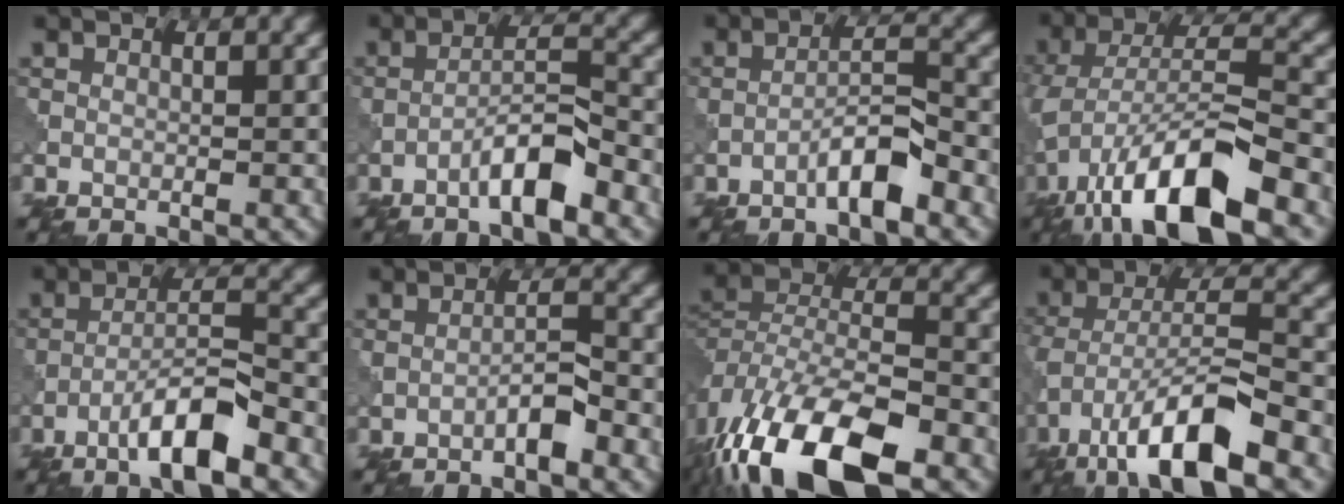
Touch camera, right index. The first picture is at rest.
{"total": 4.5, "force": [-3.1, 0.4, 3.2], "torque": [-0.062, 0.018, -0.054]}
{"total": 3.8, "force": [-2.7, 0.3, 2.7], "torque": [-0.055, 0.018, -0.047]}
{"total": 11.6, "force": [-7.0, 3.1, 8.7], "torque": [-0.161, 0.006, -0.126]}
{"total": 6.1, "force": [-3.8, 0.6, 4.7], "torque": [-0.084, 0.016, -0.065]}
{"total": 2.2, "force": [-1.4, 0.0, 1.7], "torque": [-0.035, 0.012, -0.023]}
{"total": 15.3, "force": [-10.2, 5.9, 9.7], "torque": [-0.203, -0.021, -0.170]}
{"total": 10.0, "force": [-6.0, 2.2, 7.7], "torque": [-0.138, 0.013, -0.104]}